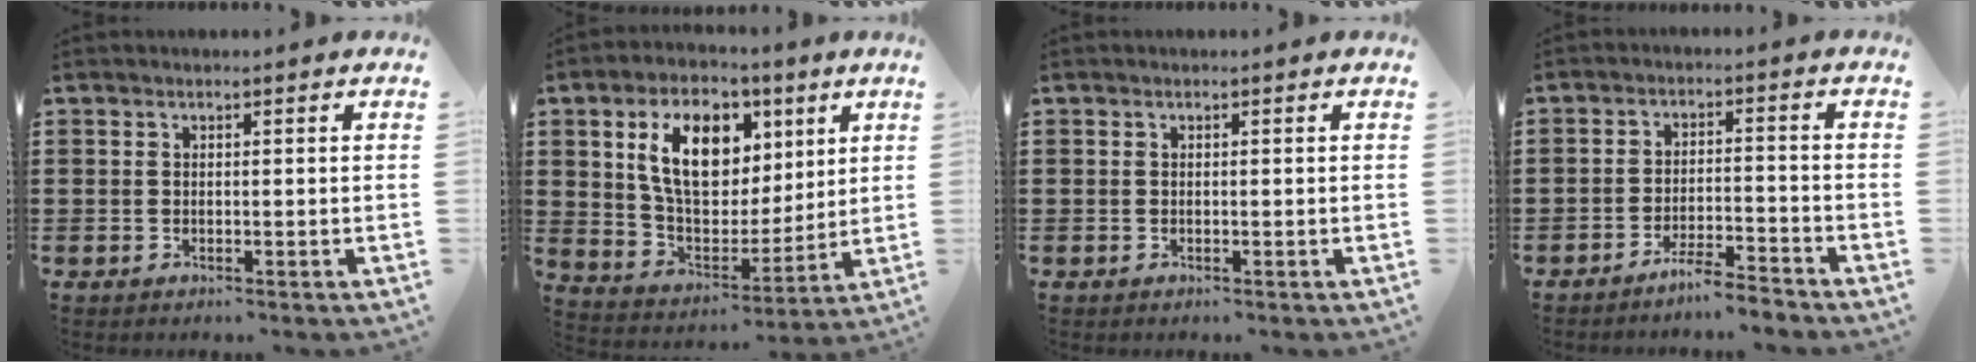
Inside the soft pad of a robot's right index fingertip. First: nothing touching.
{"total": 12.7, "force": [4.8, 8.0, 8.6], "torque": [-0.179, 0.011, 0.087]}
{"total": 0.0}
{"total": 4.5, "force": [-4.2, 0.0, 1.6], "torque": [-0.034, -0.001, -0.083]}